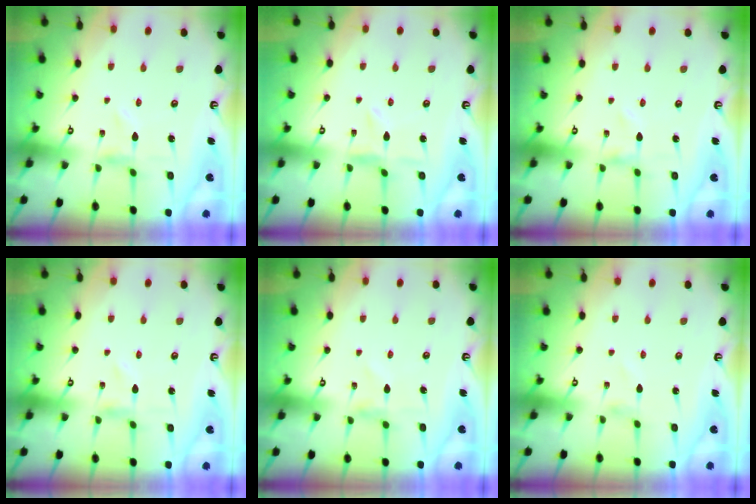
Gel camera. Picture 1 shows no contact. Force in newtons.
{"total": 1.7, "press": 1.7, "slide": 0.2}
{"total": 0.0}
{"total": 0.0}
{"total": 1.0, "press": 1.0, "slide": 0.2}
{"total": 1.4, "press": 1.4, "slide": 0.1}